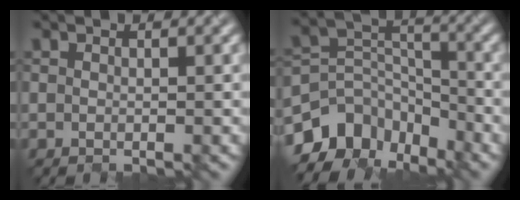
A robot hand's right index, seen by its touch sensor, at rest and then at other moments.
{"total": 8.1, "force": [-5.8, 4.8, 2.9], "torque": [-0.049, -0.005, -0.117]}